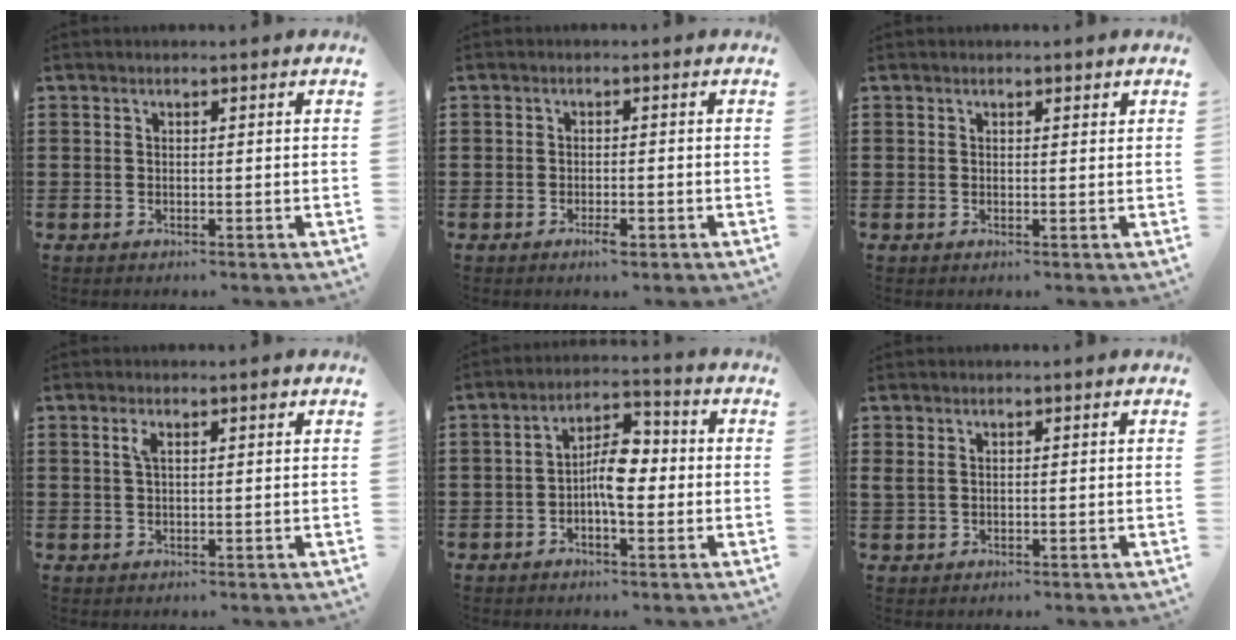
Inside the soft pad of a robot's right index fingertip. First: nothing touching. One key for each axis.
{"total": 2.1, "fx": -1.2, "fy": 0.6, "fz": 1.6, "tx": -0.029, "ty": -0.003, "tz": -0.022}
{"total": 0.7, "fx": 0.4, "fy": 0.4, "fz": 0.4, "tx": -0.007, "ty": 0.004, "tz": 0.007}
{"total": 2.3, "fx": 1.0, "fy": 0.6, "fz": 2.0, "tx": -0.041, "ty": 0.004, "tz": 0.016}
{"total": 6.2, "fx": -1.0, "fy": 2.5, "fz": 5.6, "tx": -0.091, "ty": 0.007, "tz": -0.020}
{"total": 1.1, "fx": 0.6, "fy": 0.7, "fz": 0.7, "tx": -0.017, "ty": 0.004, "tz": 0.010}